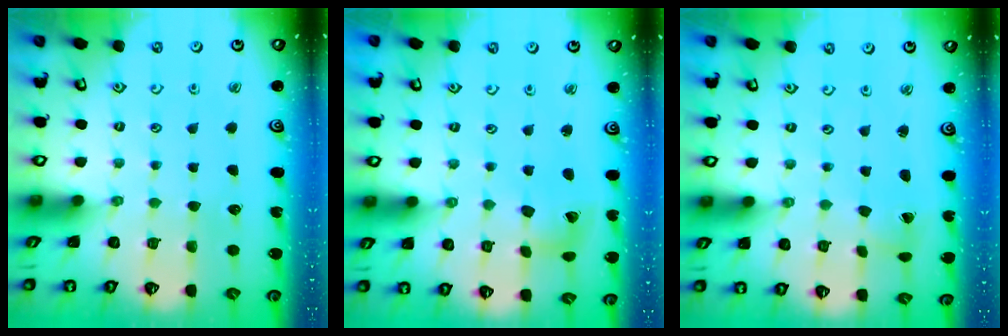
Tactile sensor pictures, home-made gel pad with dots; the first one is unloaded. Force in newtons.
{"total": 8.5, "press": 8.4, "slide": 1.1}
{"total": 2.5, "press": 2.5, "slide": 0.1}